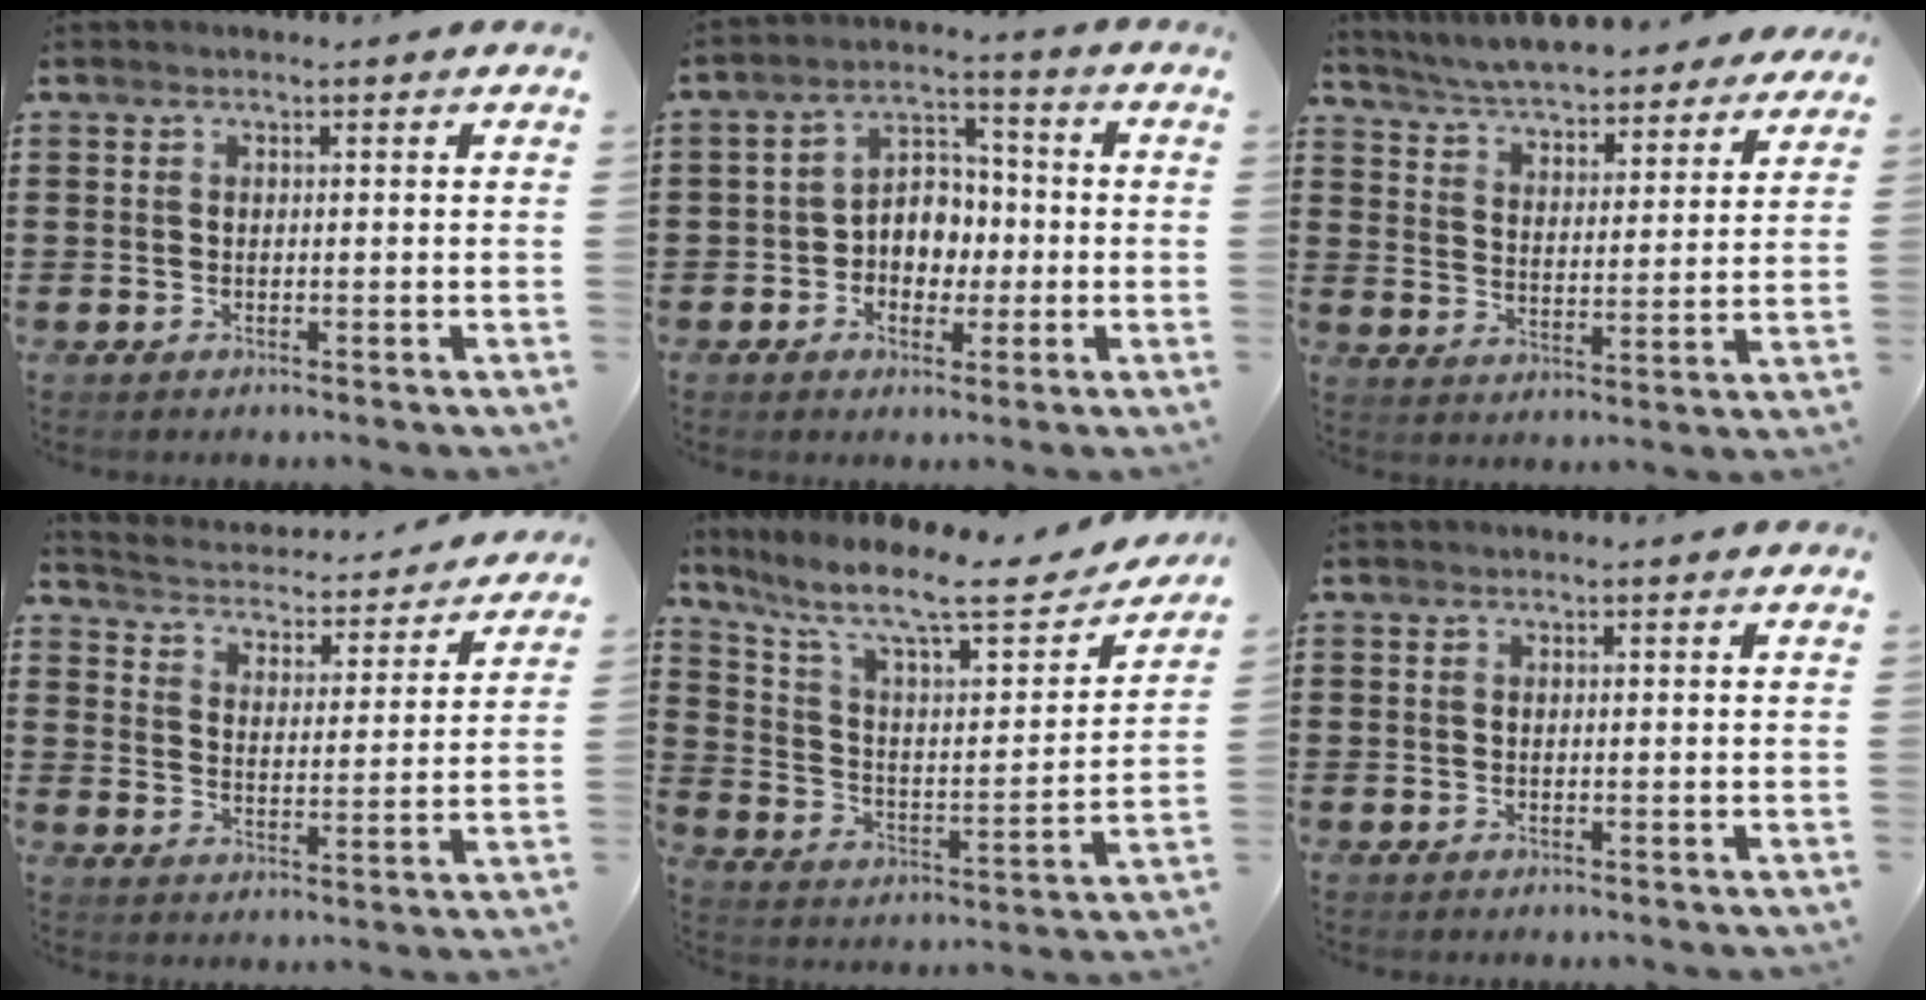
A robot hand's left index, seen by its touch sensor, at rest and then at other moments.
{"total": 5.6, "force": [-1.3, 4.7, 2.7], "torque": [-0.055, 0.014, -0.030]}
{"total": 6.0, "force": [5.8, 0.2, 1.2], "torque": [-0.052, -0.036, 0.103]}
{"total": 2.9, "force": [2.9, 0.1, 0.1], "torque": [-0.024, -0.032, 0.040]}
{"total": 11.7, "force": [9.1, 1.9, 7.2], "torque": [-0.158, -0.059, 0.147]}
{"total": 0.0}